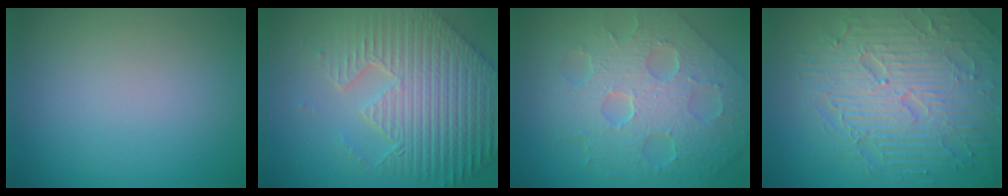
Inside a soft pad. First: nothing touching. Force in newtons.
{"total": 9.2, "press": 6.5, "slide": 6.6}
{"total": 8.7, "press": 6.2, "slide": 6.2}
{"total": 8.7, "press": 6.2, "slide": 6.1}